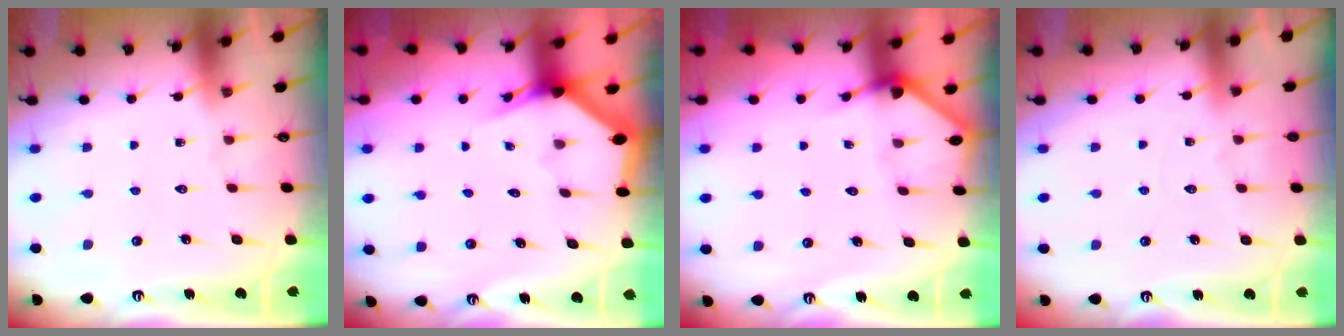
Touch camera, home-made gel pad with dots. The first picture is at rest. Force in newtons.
{"total": 3.0, "press": 3.0, "slide": 0.0}
{"total": 2.7, "press": 2.7, "slide": 0.1}
{"total": 2.6, "press": 2.6, "slide": 0.3}